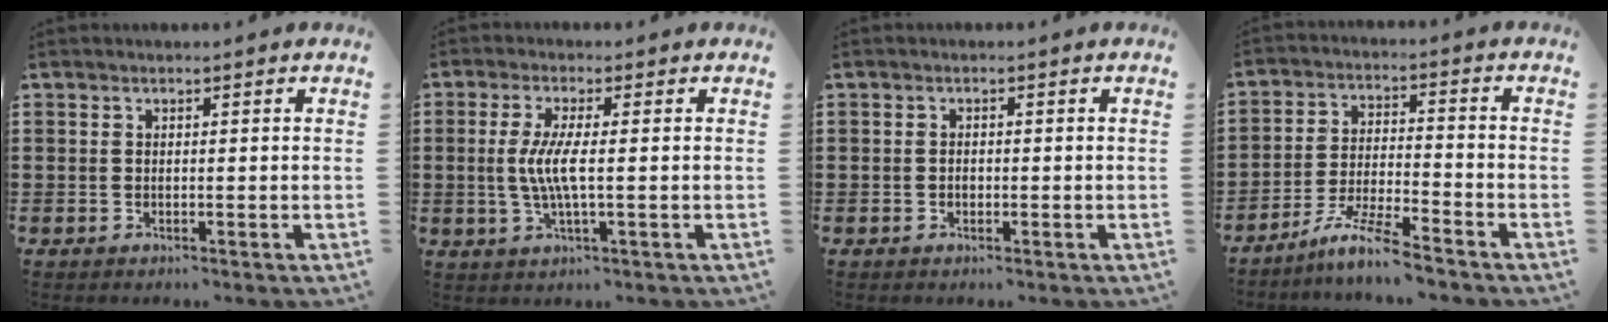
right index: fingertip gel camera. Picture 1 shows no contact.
{"total": 5.1, "force": [-0.2, 0.4, 5.1], "torque": [-0.114, -0.012, -0.014]}
{"total": 0.9, "force": [-0.3, 0.6, 0.6], "torque": [-0.014, 0.001, -0.005]}
{"total": 7.2, "force": [-6.3, -0.3, 3.5], "torque": [-0.077, -0.010, -0.122]}